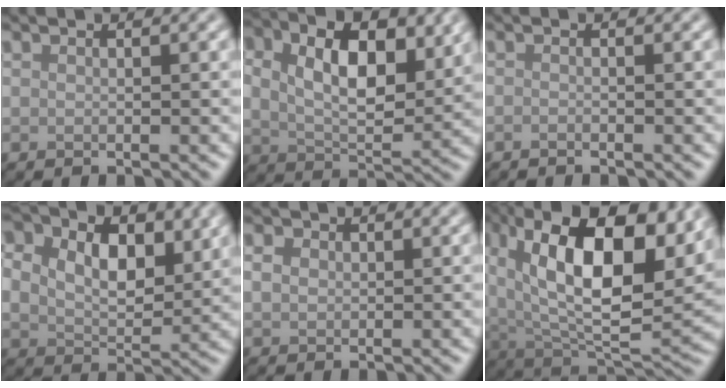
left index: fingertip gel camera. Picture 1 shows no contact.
{"total": 9.5, "force": [3.1, 6.0, 6.6], "torque": [-0.114, 0.006, 0.049]}
{"total": 0.7, "force": [-0.4, 0.2, 0.5], "torque": [-0.006, -0.004, -0.012]}
{"total": 10.9, "force": [3.7, 7.9, 6.6], "torque": [-0.113, 0.019, 0.063]}
{"total": 1.5, "force": [0.4, 1.2, 0.7], "torque": [-0.016, 0.003, 0.006]}
{"total": 15.0, "force": [5.3, 7.1, 12.1], "torque": [-0.195, 0.007, 0.087]}